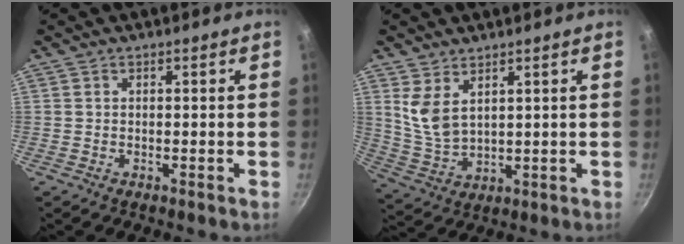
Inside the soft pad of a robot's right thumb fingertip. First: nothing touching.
{"total": 7.1, "force": [3.5, 3.8, 4.8], "torque": [-0.088, -0.033, 0.081]}